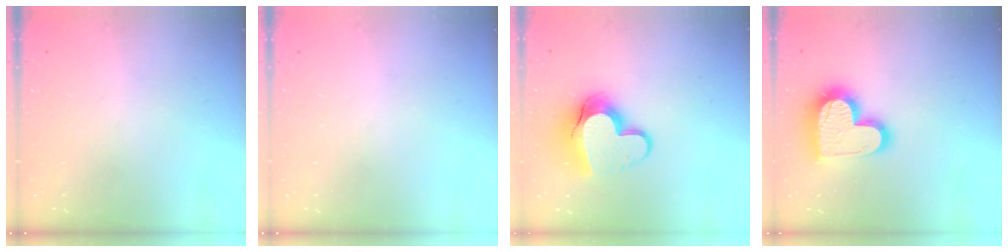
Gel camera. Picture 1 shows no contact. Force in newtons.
{"total": 0.0}
{"total": 14.1, "press": 14.1, "slide": 1.1}
{"total": 17.0, "press": 16.9, "slide": 1.3}